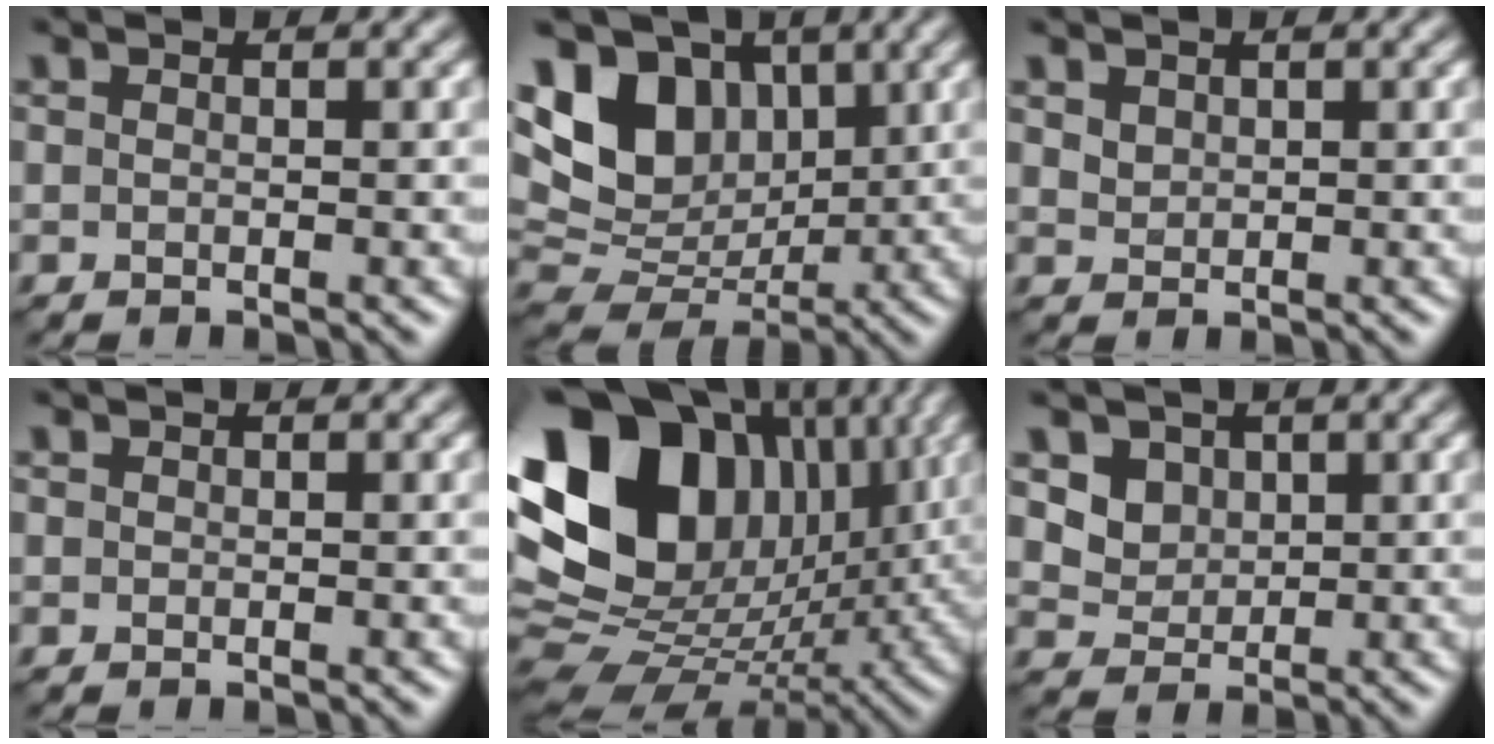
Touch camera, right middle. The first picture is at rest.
{"total": 9.4, "force": [3.2, 6.8, 5.7], "torque": [-0.114, 0.012, 0.048]}
{"total": 1.4, "force": [0.9, 1.0, 0.6], "torque": [-0.016, -0.002, 0.016]}
{"total": 0.0}
{"total": 18.8, "force": [4.2, 13.6, 12.2], "torque": [-0.263, 0.005, 0.079]}
{"total": 3.5, "force": [1.5, 2.8, 1.3], "torque": [-0.047, -0.014, 0.049]}